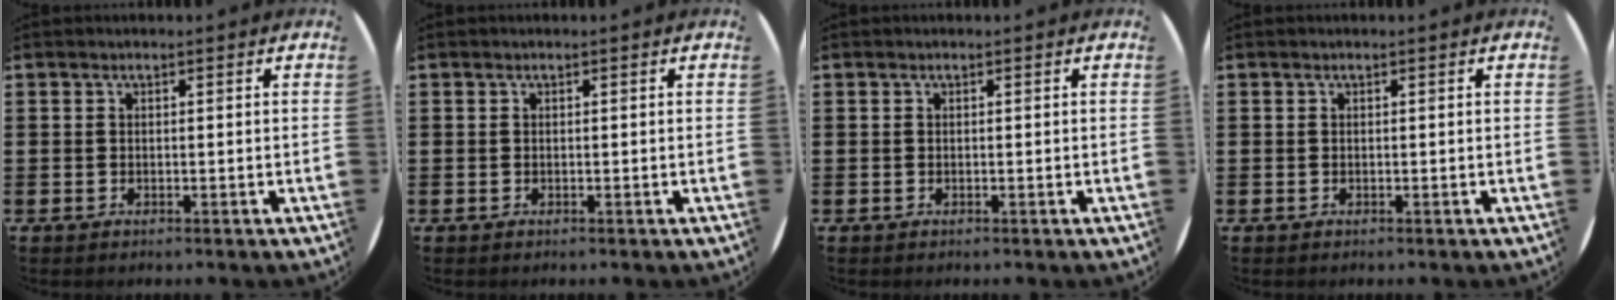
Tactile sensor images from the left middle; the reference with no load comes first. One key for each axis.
{"total": 0.0}
{"total": 0.0}
{"total": 0.0}